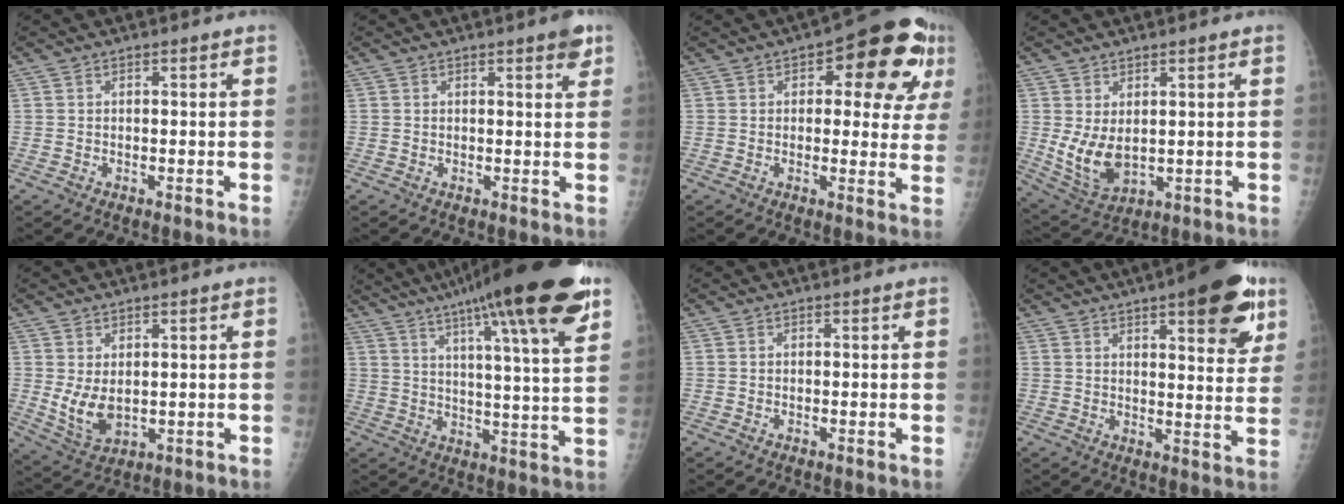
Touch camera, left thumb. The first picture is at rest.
{"total": 3.0, "force": [1.8, 0.7, 2.3], "torque": [-0.021, -0.007, 0.020]}
{"total": 15.4, "force": [5.7, 7.0, 12.5], "torque": [-0.110, 0.008, 0.060]}
{"total": 7.9, "force": [0.8, 4.8, 6.2], "torque": [-0.106, -0.020, 0.035]}
{"total": 6.3, "force": [0.6, 3.9, 4.9], "torque": [-0.079, -0.017, 0.029]}
{"total": 24.7, "force": [15.2, 3.1, 19.2], "torque": [-0.281, -0.033, 0.217]}
{"total": 0.0}
{"total": 16.0, "force": [8.6, 4.9, 12.6], "torque": [-0.130, -0.031, 0.110]}